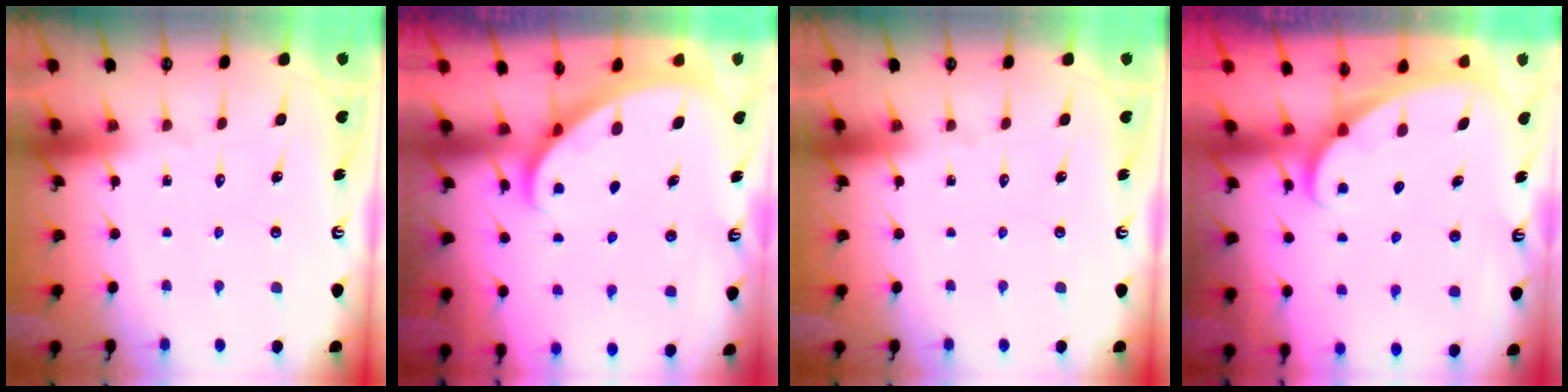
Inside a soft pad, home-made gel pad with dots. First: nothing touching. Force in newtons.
{"total": 1.8, "press": 1.8, "slide": 0.1}
{"total": 0.0}
{"total": 1.7, "press": 1.7, "slide": 0.1}